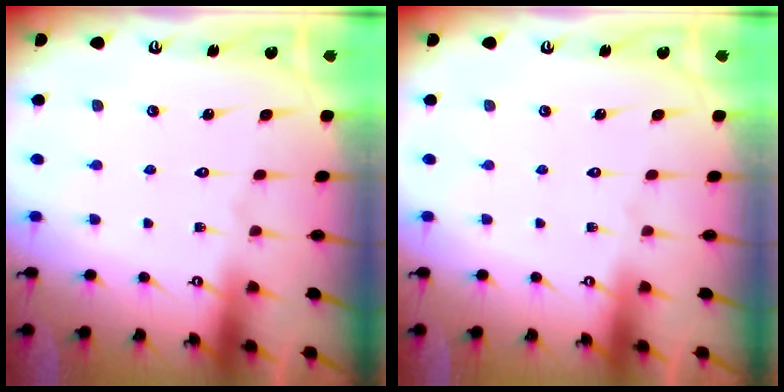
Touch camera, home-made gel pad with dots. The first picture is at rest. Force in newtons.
{"total": 0.0}